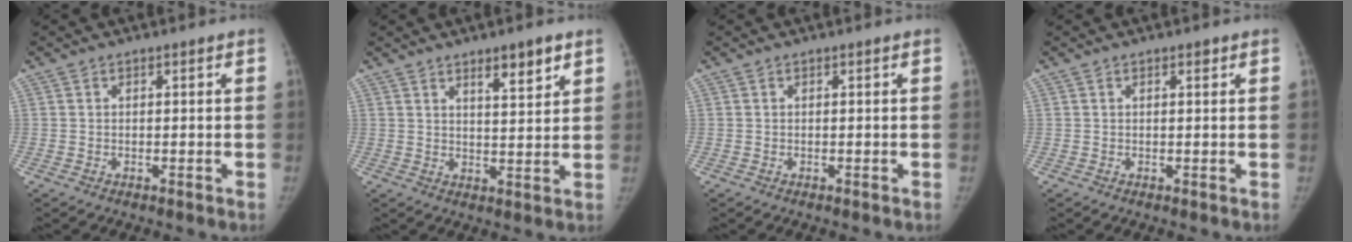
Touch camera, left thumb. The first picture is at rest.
{"total": 6.0, "force": [3.6, 1.6, 4.4], "torque": [-0.055, -0.023, 0.056]}
{"total": 0.0}
{"total": 0.7, "force": [0.4, 0.3, 0.5], "torque": [-0.006, -0.001, 0.006]}